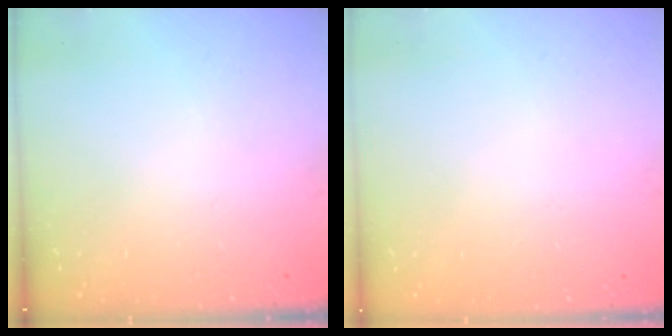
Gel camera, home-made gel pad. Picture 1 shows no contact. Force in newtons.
{"total": 0.0}